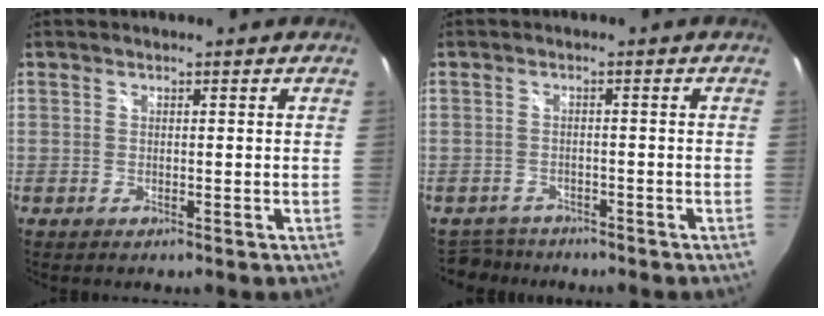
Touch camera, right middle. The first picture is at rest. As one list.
[{"total": 4.3, "force": [-3.8, 2.0, 0.2], "torque": [-0.017, 0.001, -0.066]}]